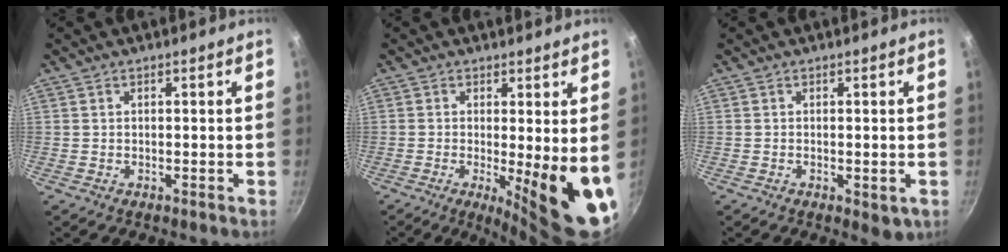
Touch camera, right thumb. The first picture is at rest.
{"total": 12.3, "force": [-1.1, 2.6, 12.0], "torque": [-0.140, -0.026, -0.010]}
{"total": 2.9, "force": [-0.8, 1.4, 2.4], "torque": [-0.036, -0.011, -0.010]}